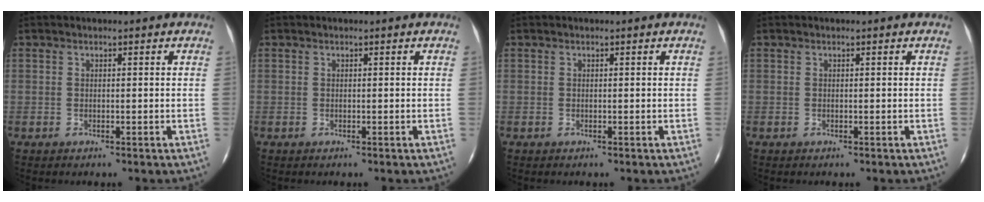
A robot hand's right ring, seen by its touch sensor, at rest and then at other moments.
{"total": 0.0}
{"total": 0.0}
{"total": 0.0}